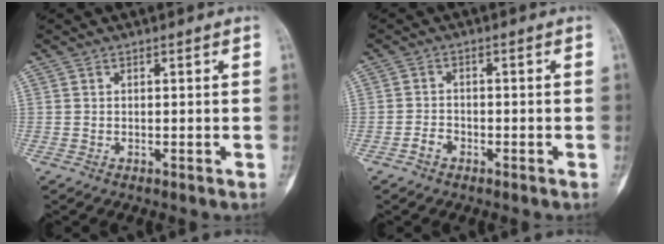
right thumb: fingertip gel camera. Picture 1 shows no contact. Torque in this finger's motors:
{"motor_torque": [0.48, -0.31, 0.23, -0.11, -0.01]}